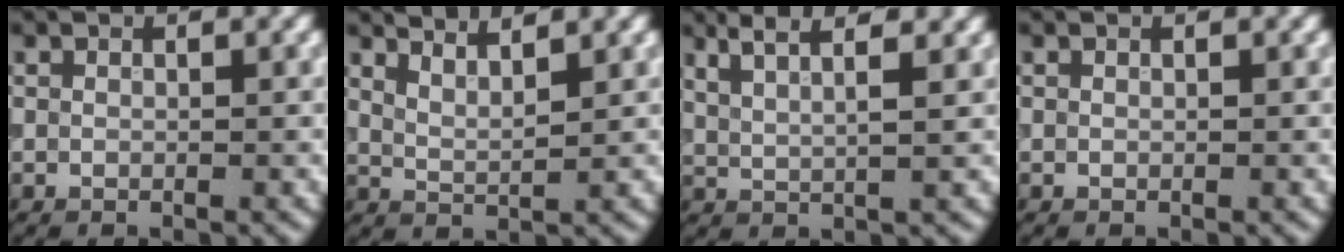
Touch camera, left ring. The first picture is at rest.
{"total": 3.4, "force": [3.0, 0.7, 1.5], "torque": [-0.015, 0.013, 0.042]}
{"total": 5.5, "force": [3.7, 1.9, 3.5], "torque": [-0.030, 0.028, 0.029]}
{"total": 0.0}